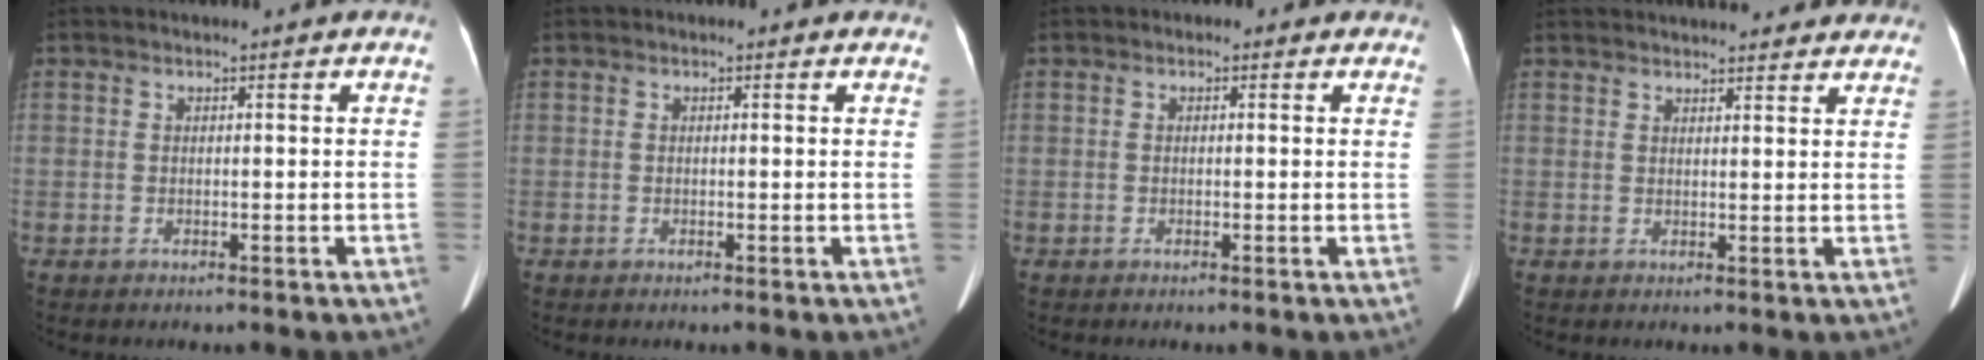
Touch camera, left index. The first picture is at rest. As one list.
[{"total": 0.0}, {"total": 1.0, "force": [0.3, 0.8, 0.4], "torque": [0.000, 0.008, -0.005]}, {"total": 15.0, "force": [13.6, 3.8, 5.2], "torque": [-0.053, 0.035, 0.163]}]